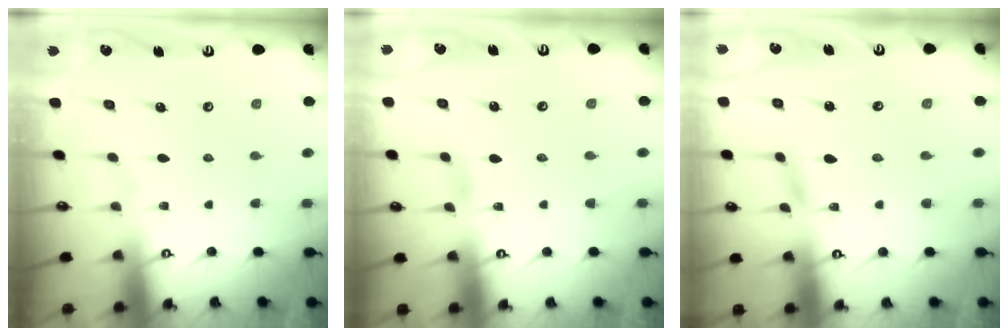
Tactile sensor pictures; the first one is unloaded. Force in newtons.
{"total": 1.6, "press": 1.6, "slide": 0.2}
{"total": 2.8, "press": 2.8, "slide": 0.3}